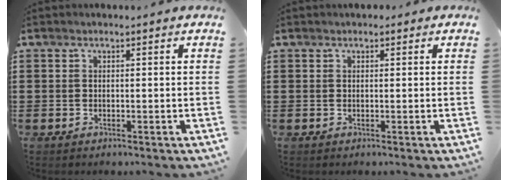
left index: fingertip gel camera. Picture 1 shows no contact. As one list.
[{"total": 0.6, "force": [0.3, 0.5, 0.2], "torque": [-0.005, 0.004, 0.006]}]